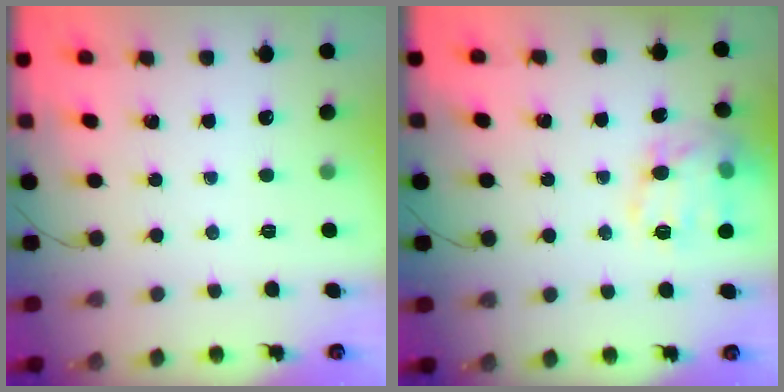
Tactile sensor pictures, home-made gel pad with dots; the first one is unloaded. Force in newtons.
{"total": 13.1, "press": 13.1, "slide": 0.4}